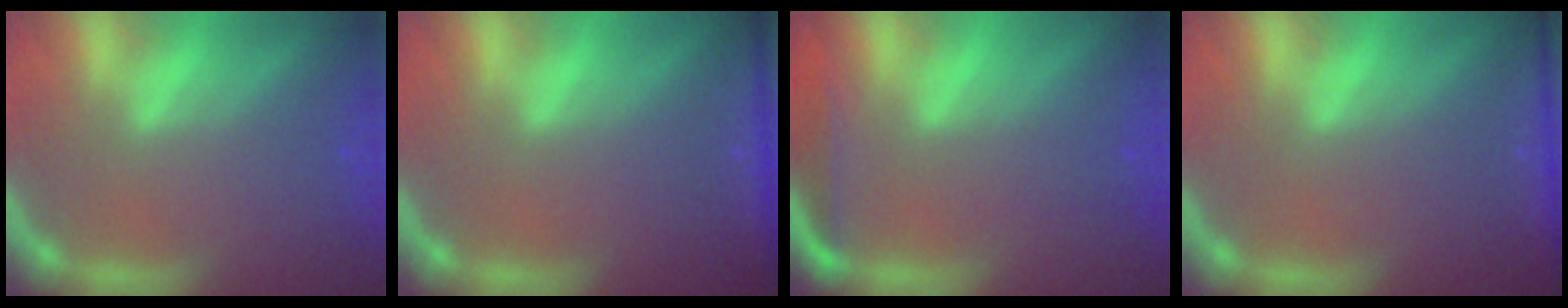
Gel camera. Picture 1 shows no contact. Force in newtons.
{"total": 3.5}
{"total": 2.5}
{"total": 4.5}